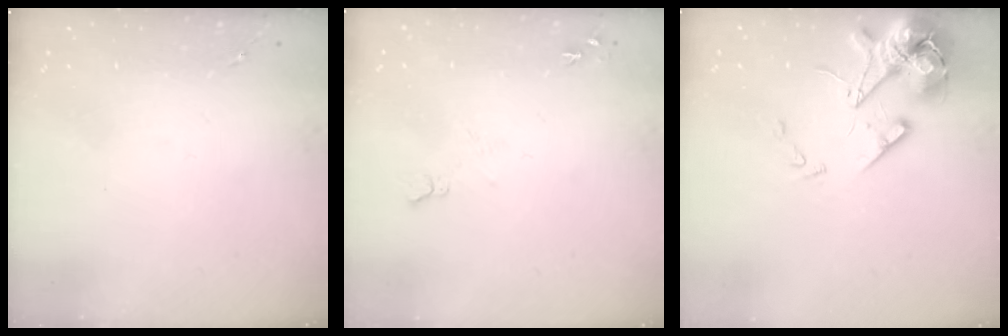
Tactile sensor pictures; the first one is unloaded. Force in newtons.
{"total": 6.9, "press": 6.8, "slide": 0.8}
{"total": 13.7, "press": 13.5, "slide": 2.2}